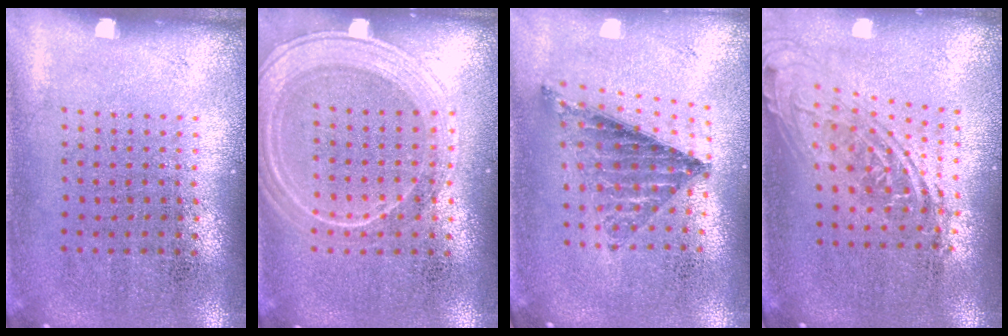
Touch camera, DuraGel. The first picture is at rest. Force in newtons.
{"total": 1.8, "press": 1.8, "slide": 0.4}
{"total": 0.9, "press": 0.9, "slide": 0.2}
{"total": 1.9, "press": 1.4, "slide": 1.2}